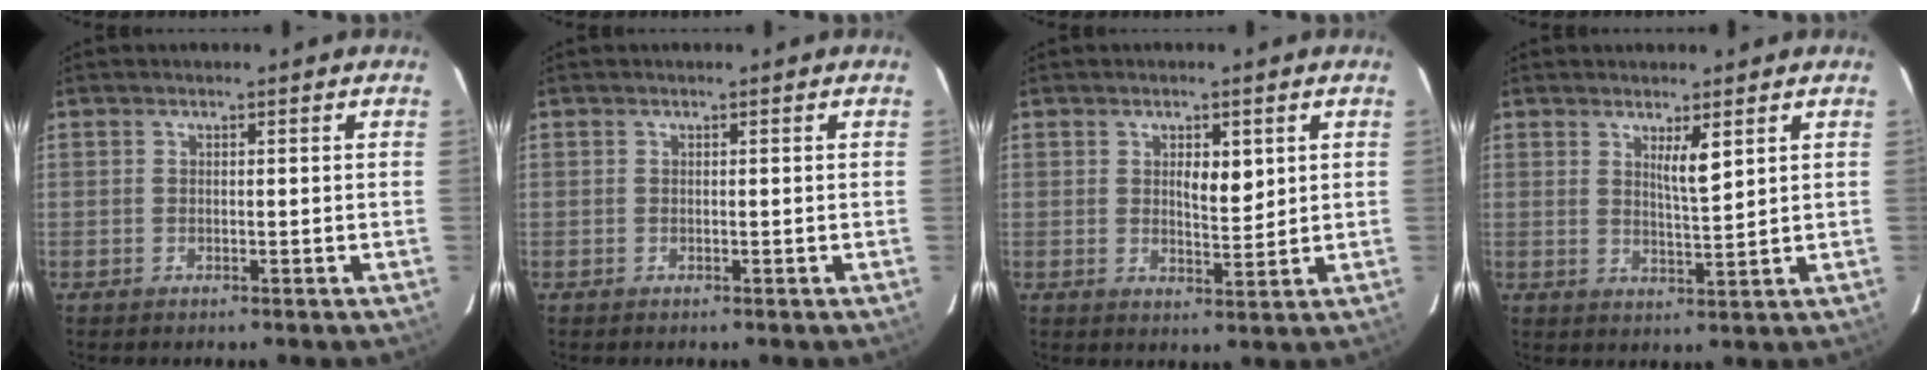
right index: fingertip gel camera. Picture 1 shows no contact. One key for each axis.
{"total": 0.0}
{"total": 3.9, "fx": 1.3, "fy": 1.5, "fz": 3.3, "tx": -0.051, "ty": -0.004, "tz": 0.022}
{"total": 3.5, "fx": 1.9, "fy": 0.1, "fz": 2.9, "tx": -0.053, "ty": -0.010, "tz": 0.036}